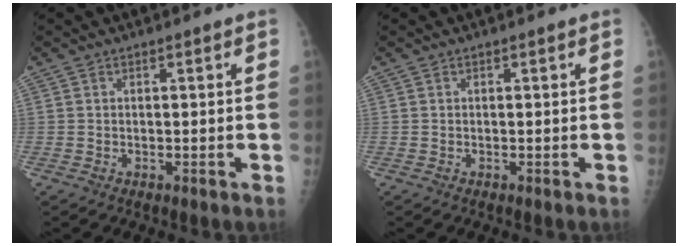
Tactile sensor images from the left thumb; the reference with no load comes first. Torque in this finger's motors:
{"motor_torque": [0.00, 0.00, 0.00, 0.00, 0.00]}